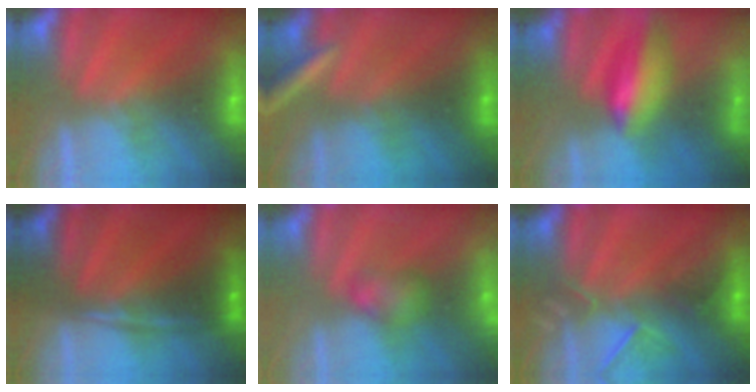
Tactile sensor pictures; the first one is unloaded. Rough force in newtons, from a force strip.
{"total": 2.7}
{"total": 7.5}
{"total": 1.6}
{"total": 3.0}
{"total": 2.4}